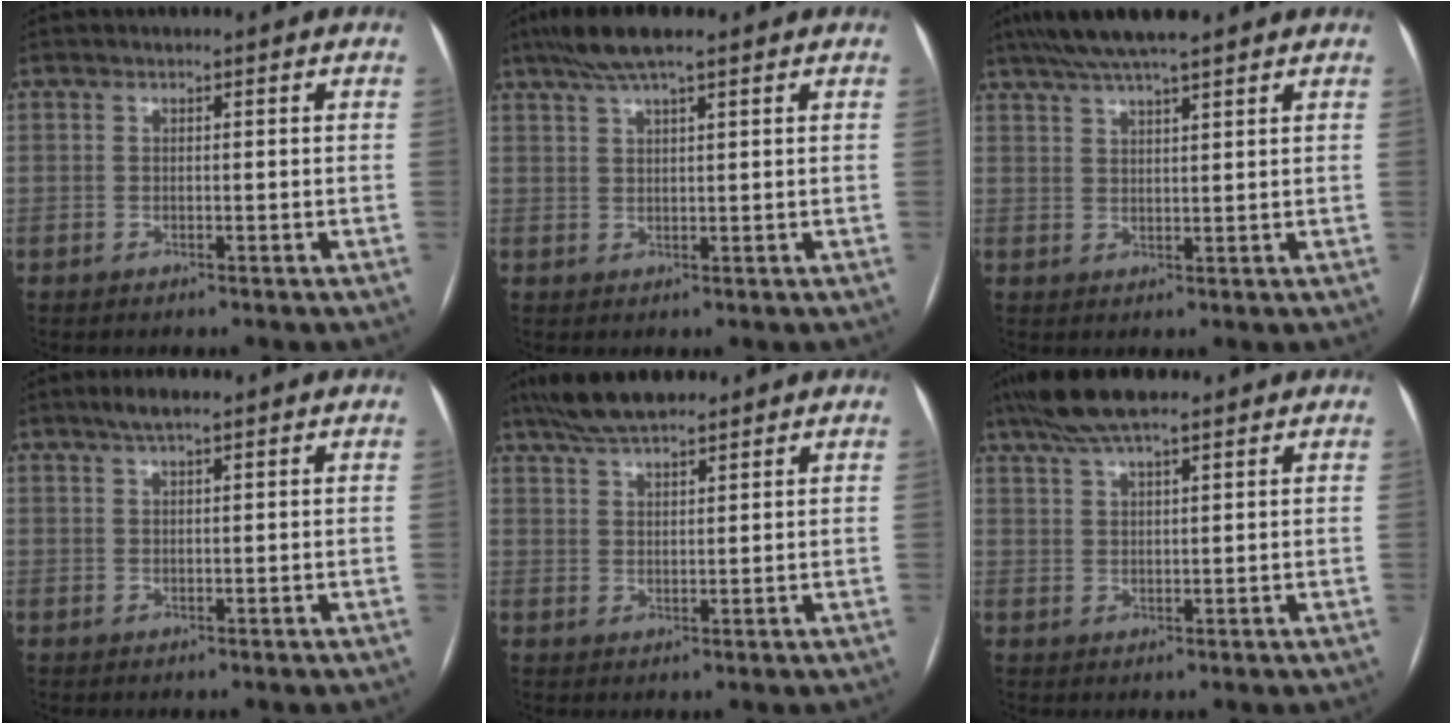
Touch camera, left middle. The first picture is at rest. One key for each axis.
{"total": 6.1, "fx": 4.5, "fy": 0.8, "fz": 4.0, "tx": -0.075, "ty": 0.026, "tz": 0.079}
{"total": 9.3, "fx": 7.5, "fy": 0.9, "fz": 5.4, "tx": -0.089, "ty": 0.034, "tz": 0.121}
{"total": 2.8, "fx": 2.0, "fy": 0.4, "fz": 1.9, "tx": -0.039, "ty": 0.010, "tz": 0.037}
{"total": 8.1, "fx": 6.8, "fy": 1.7, "fz": 4.2, "tx": -0.075, "ty": 0.027, "tz": 0.119}
{"total": 8.2, "fx": 6.2, "fy": 1.7, "fz": 5.1, "tx": -0.092, "ty": 0.032, "tz": 0.108}